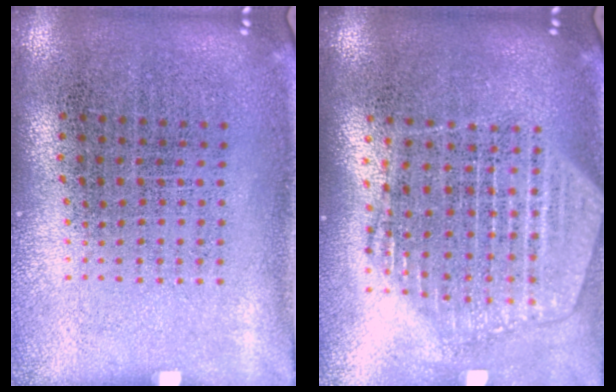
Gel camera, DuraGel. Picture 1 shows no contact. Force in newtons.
{"total": 2.1, "press": 1.9, "slide": 0.9}